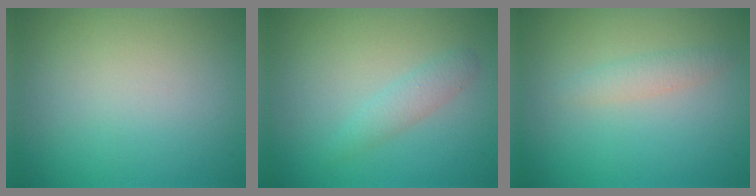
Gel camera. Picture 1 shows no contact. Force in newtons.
{"total": 1.6, "press": 1.6, "slide": 0.1}
{"total": 1.4, "press": 1.4, "slide": 0.0}